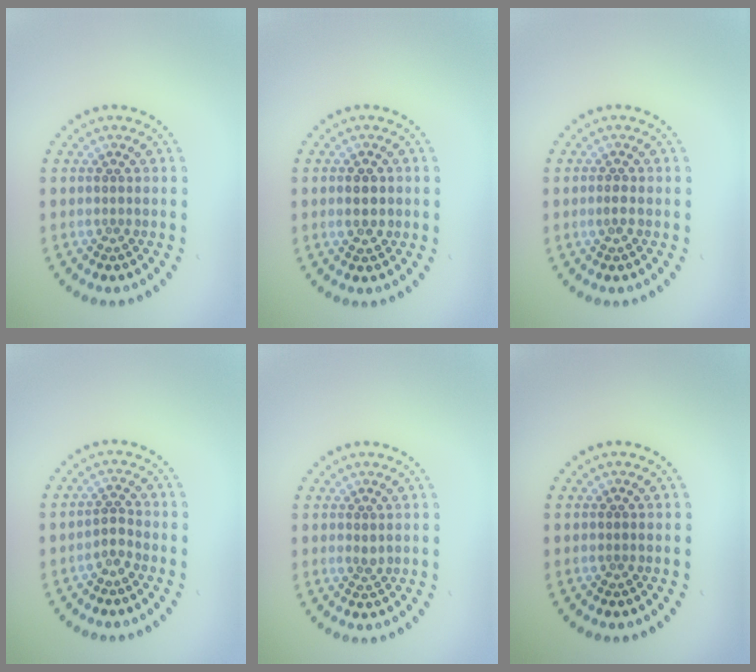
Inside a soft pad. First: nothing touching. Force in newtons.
{"total": 2.6, "press": 2.6, "slide": 0.1}
{"total": 0.9, "press": 0.9, "slide": 0.3}
{"total": 1.5, "press": 1.1, "slide": 1.0}
{"total": 0.9, "press": 0.8, "slide": 0.4}
{"total": 0.0}